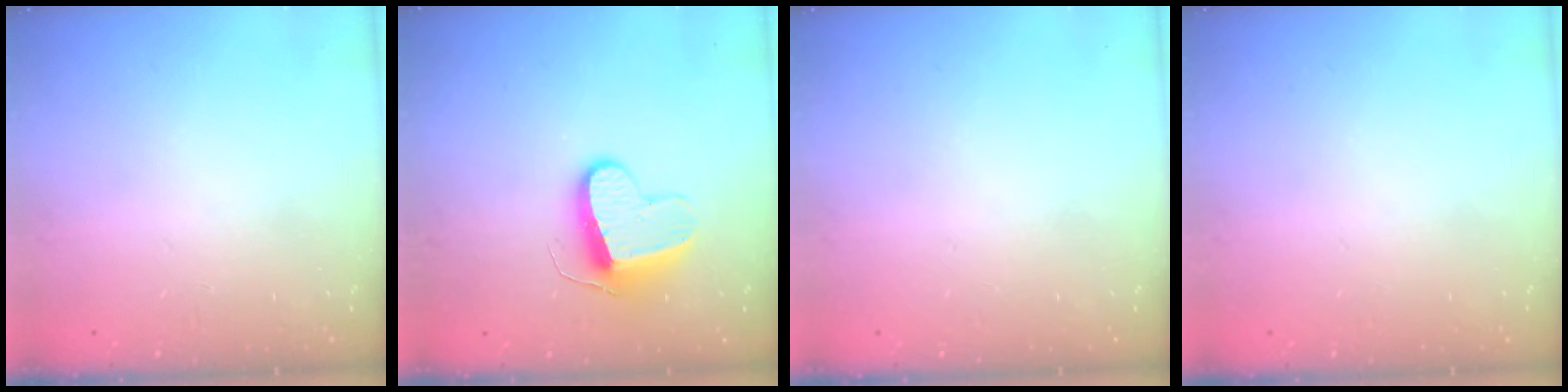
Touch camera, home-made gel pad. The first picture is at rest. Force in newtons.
{"total": 10.0, "press": 10.0, "slide": 0.6}
{"total": 0.0}
{"total": 0.0}